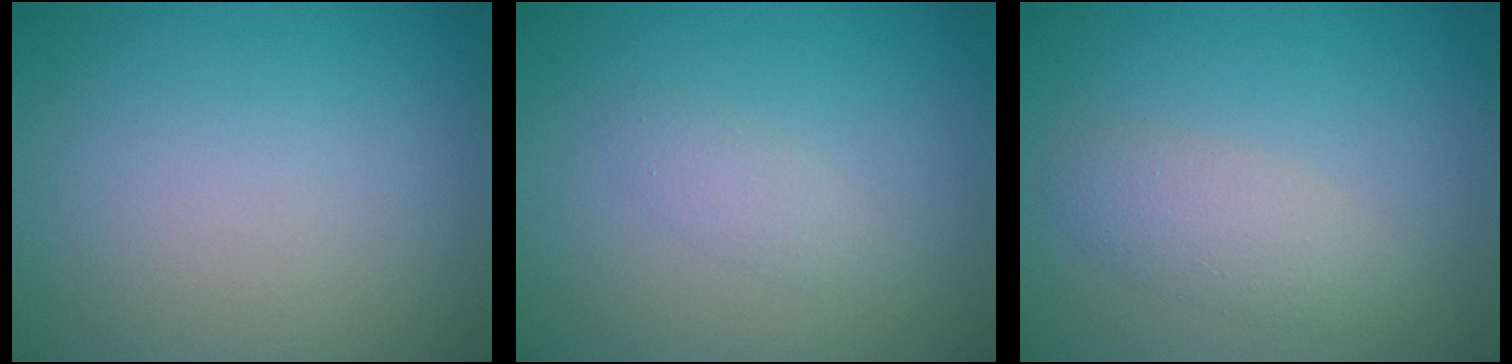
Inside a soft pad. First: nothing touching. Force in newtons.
{"total": 1.3, "press": 1.2, "slide": 0.1}
{"total": 2.6, "press": 2.6, "slide": 0.1}